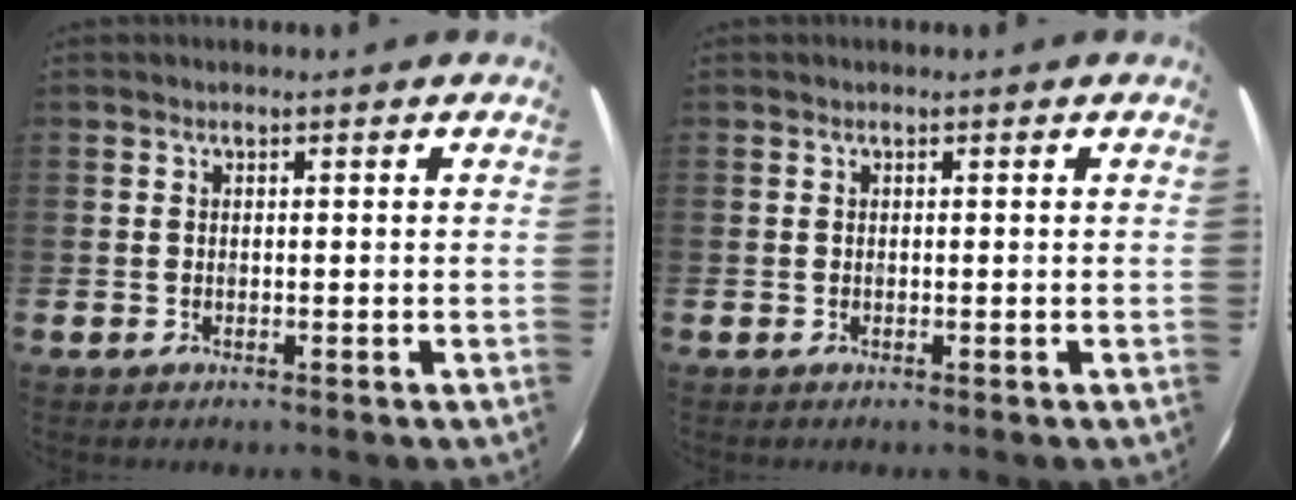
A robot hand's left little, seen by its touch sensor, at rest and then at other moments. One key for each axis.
{"total": 0.0}